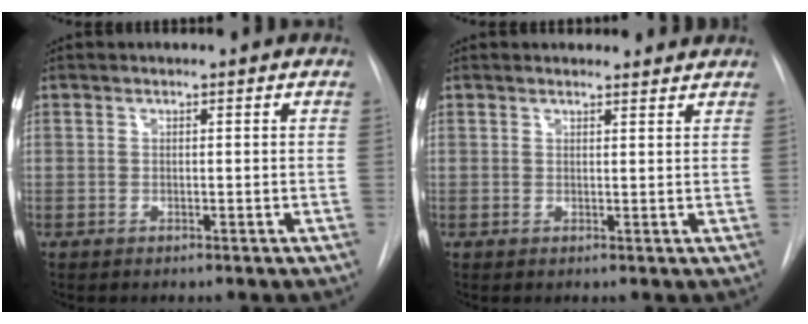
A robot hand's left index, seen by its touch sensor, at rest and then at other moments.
{"total": 3.7, "force": [3.6, 0.9, 0.2], "torque": [-0.003, 0.008, 0.037]}